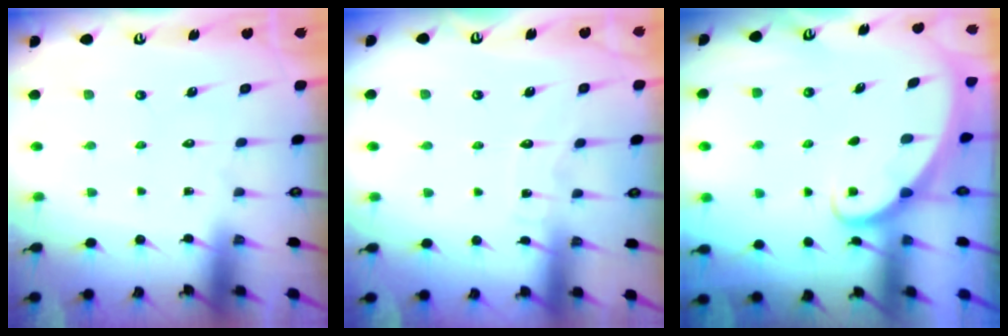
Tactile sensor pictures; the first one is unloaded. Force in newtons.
{"total": 4.3, "press": 4.3, "slide": 0.2}
{"total": 1.7, "press": 1.6, "slide": 0.1}